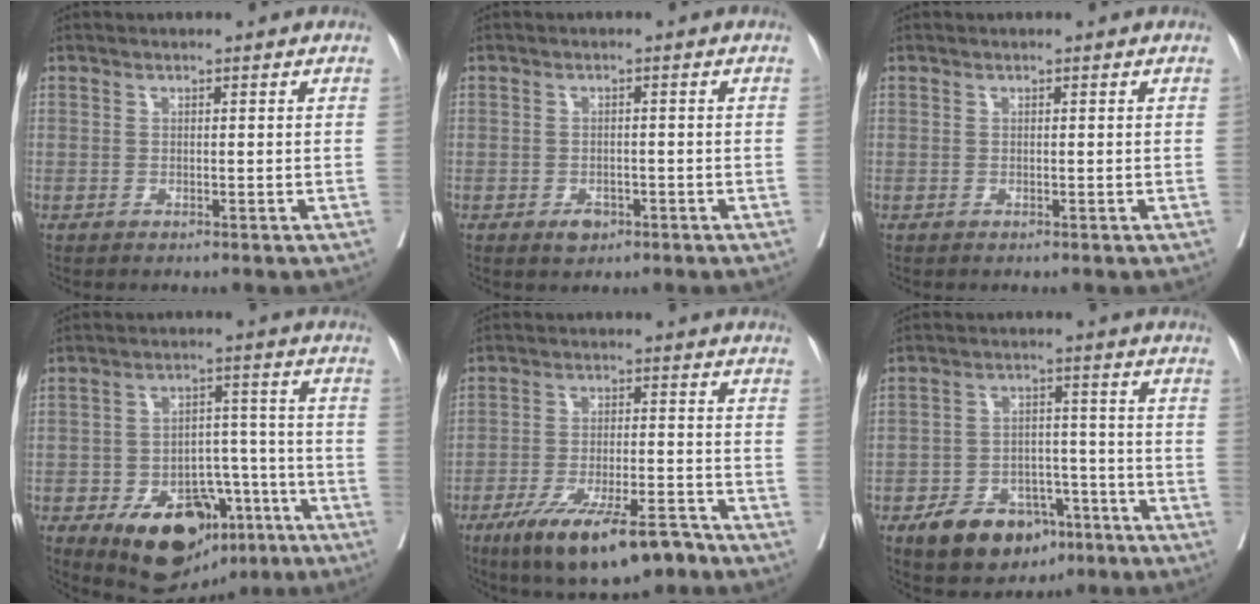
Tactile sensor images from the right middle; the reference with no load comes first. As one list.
[{"total": 2.2, "force": [-1.2, 1.4, 1.1], "torque": [-0.014, 0.003, -0.012]}, {"total": 0.0}, {"total": 16.6, "force": [-9.0, 9.7, 10.0], "torque": [-0.151, 0.020, -0.125]}, {"total": 13.5, "force": [-9.3, 3.4, 9.2], "torque": [-0.148, -0.016, -0.153]}, {"total": 11.1, "force": [-7.0, 6.4, 5.8], "torque": [-0.089, 0.011, -0.104]}]